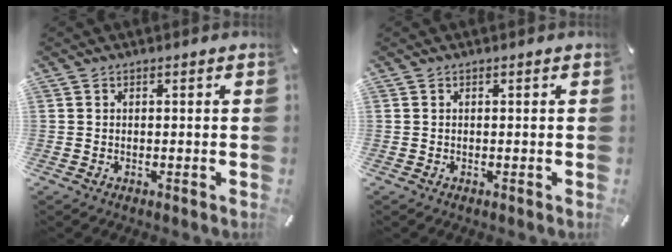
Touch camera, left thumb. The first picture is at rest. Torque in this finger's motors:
{"motor_torque": [0.00, 0.00, 0.00, 0.00, 0.00]}